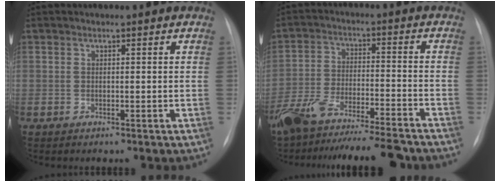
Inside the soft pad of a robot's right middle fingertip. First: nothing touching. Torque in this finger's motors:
{"motor_torque": [0.82, -1.20, 0.31, 0.08]}